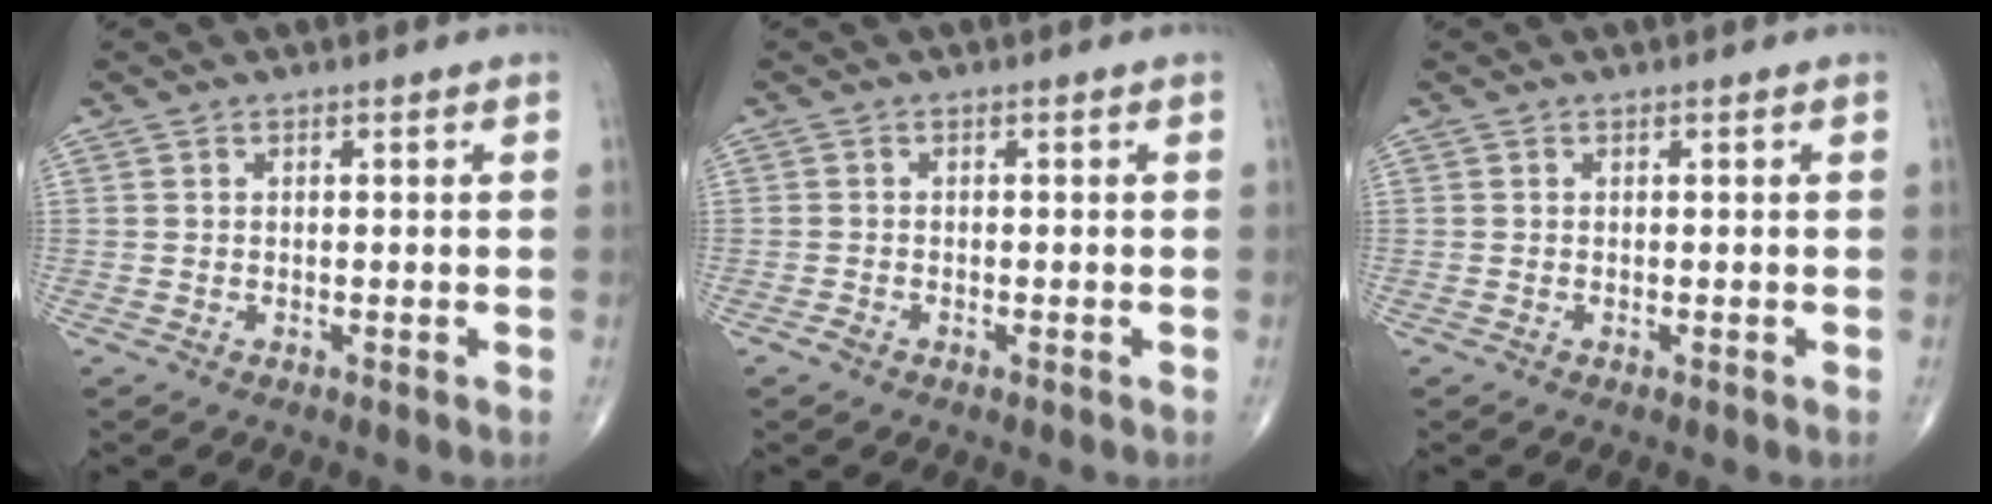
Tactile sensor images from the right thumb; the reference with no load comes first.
{"total": 0.9, "force": [-0.6, 0.5, 0.4], "torque": [-0.013, -0.001, -0.015]}
{"total": 0.0}